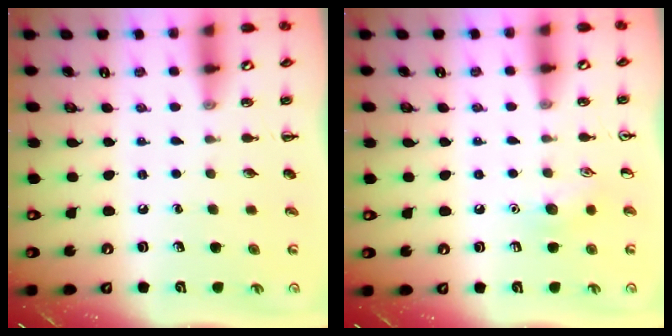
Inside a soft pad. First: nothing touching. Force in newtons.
{"total": 7.1, "press": 6.8, "slide": 1.8}